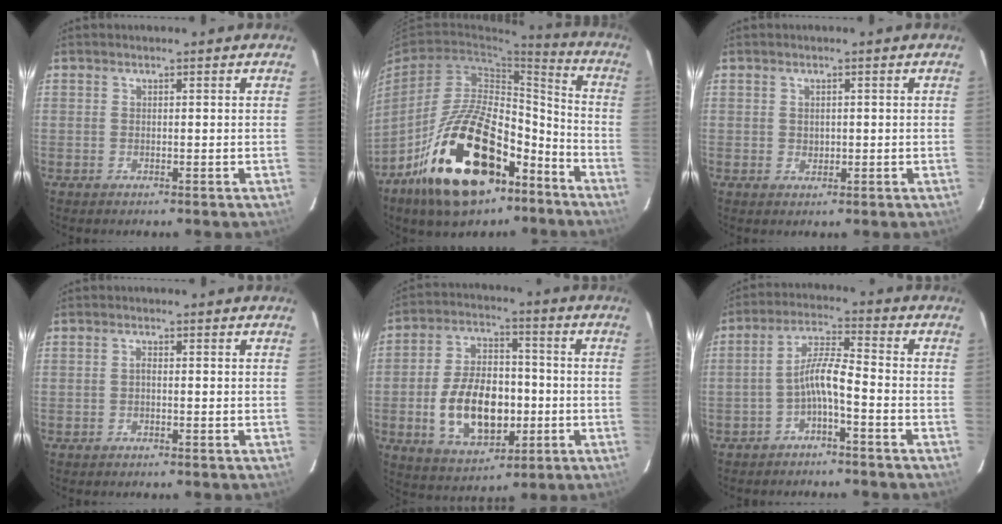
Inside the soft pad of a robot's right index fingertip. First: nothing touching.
{"total": 24.0, "force": [-13.8, 11.8, 15.8], "torque": [-0.277, 0.018, -0.209]}
{"total": 1.3, "force": [0.2, 1.3, 0.3], "torque": [-0.001, 0.001, 0.006]}
{"total": 0.6, "force": [-0.3, 0.2, 0.4], "torque": [-0.006, 0.005, -0.006]}
{"total": 15.4, "force": [-3.3, 9.4, 11.7], "torque": [-0.235, 0.010, -0.039]}
{"total": 5.6, "force": [-2.9, 0.6, 4.8], "torque": [-0.108, 0.017, -0.053]}